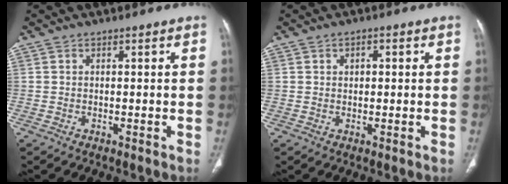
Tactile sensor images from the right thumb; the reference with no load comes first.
{"total": 1.7, "force": [0.5, 1.2, 1.2], "torque": [-0.011, 0.001, 0.005]}